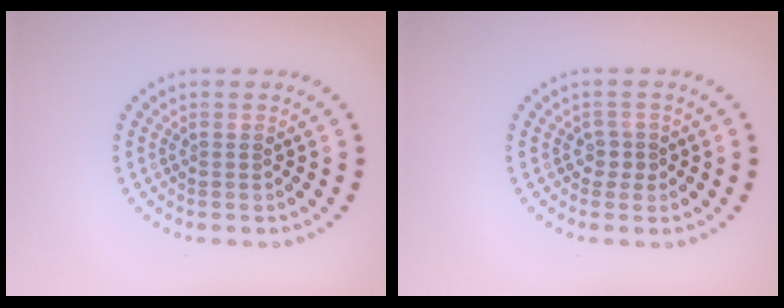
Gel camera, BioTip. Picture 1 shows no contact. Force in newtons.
{"total": 1.4, "press": 1.1, "slide": 1.0}